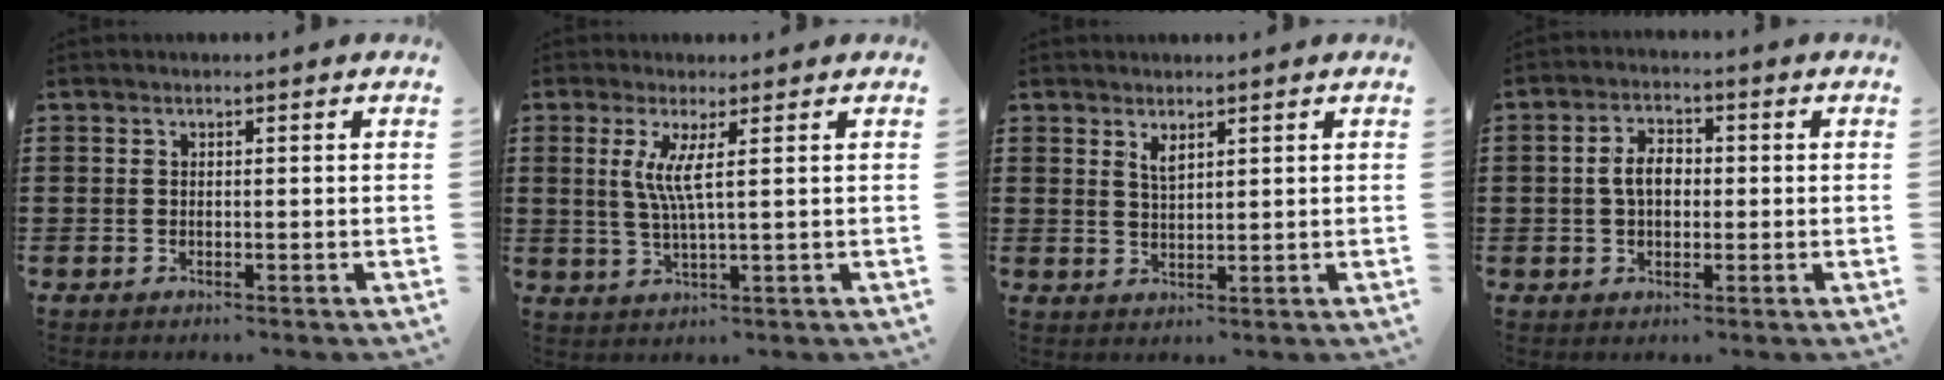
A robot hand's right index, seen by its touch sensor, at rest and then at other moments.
{"total": 4.8, "force": [1.2, -0.3, 4.7], "torque": [-0.095, -0.011, 0.020]}
{"total": 2.0, "force": [1.5, 0.5, 1.3], "torque": [-0.028, -0.001, 0.028]}
{"total": 4.3, "force": [0.1, 2.6, 3.5], "torque": [-0.072, 0.008, 0.000]}